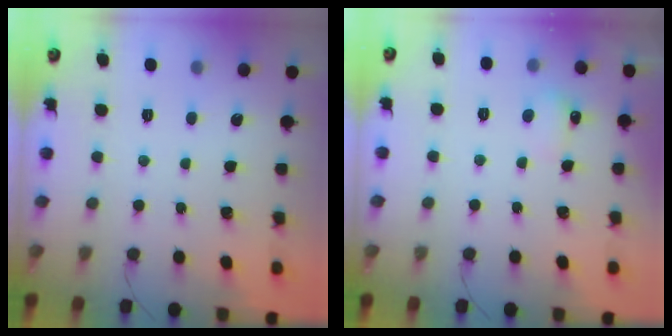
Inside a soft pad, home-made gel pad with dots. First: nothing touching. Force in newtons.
{"total": 4.3, "press": 4.2, "slide": 1.3}